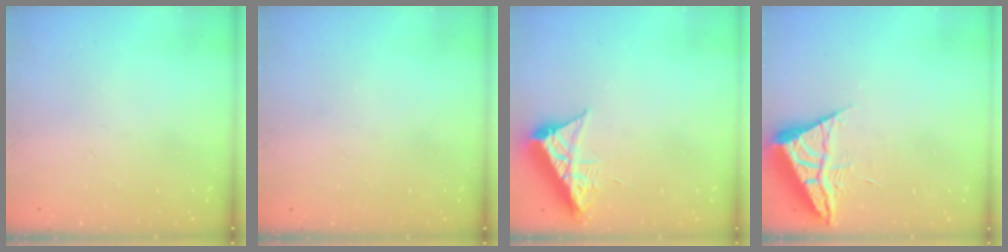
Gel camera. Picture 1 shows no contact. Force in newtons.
{"total": 0.0}
{"total": 8.2, "press": 8.2, "slide": 0.3}
{"total": 6.3, "press": 6.3, "slide": 0.9}